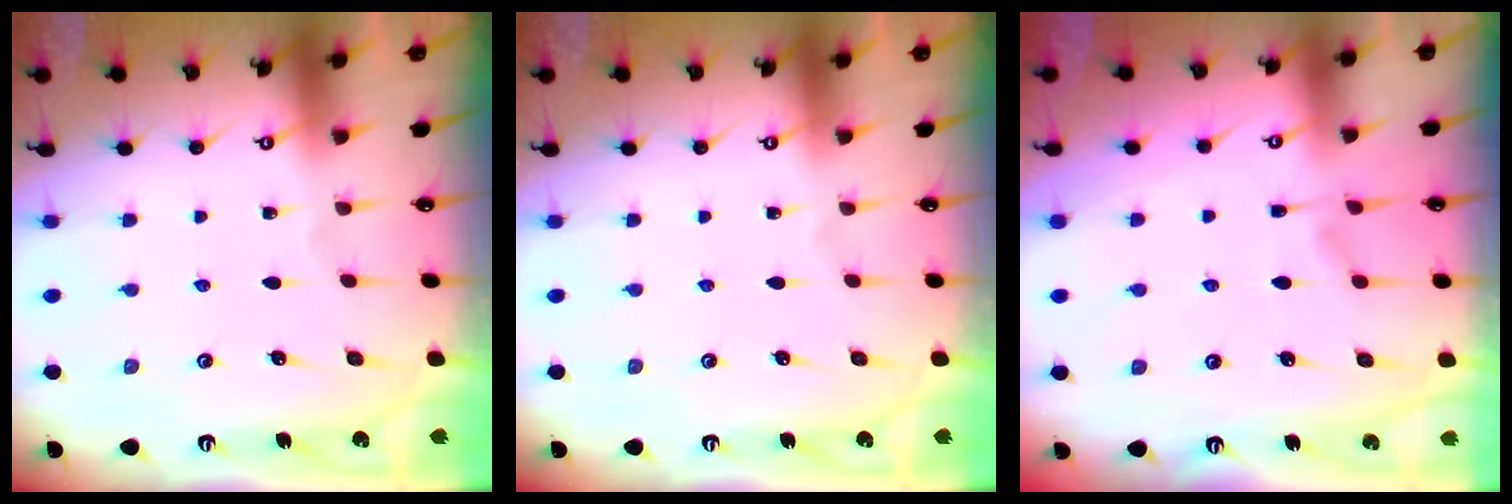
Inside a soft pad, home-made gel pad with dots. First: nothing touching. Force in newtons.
{"total": 0.0}
{"total": 1.4, "press": 0.5, "slide": 1.3}